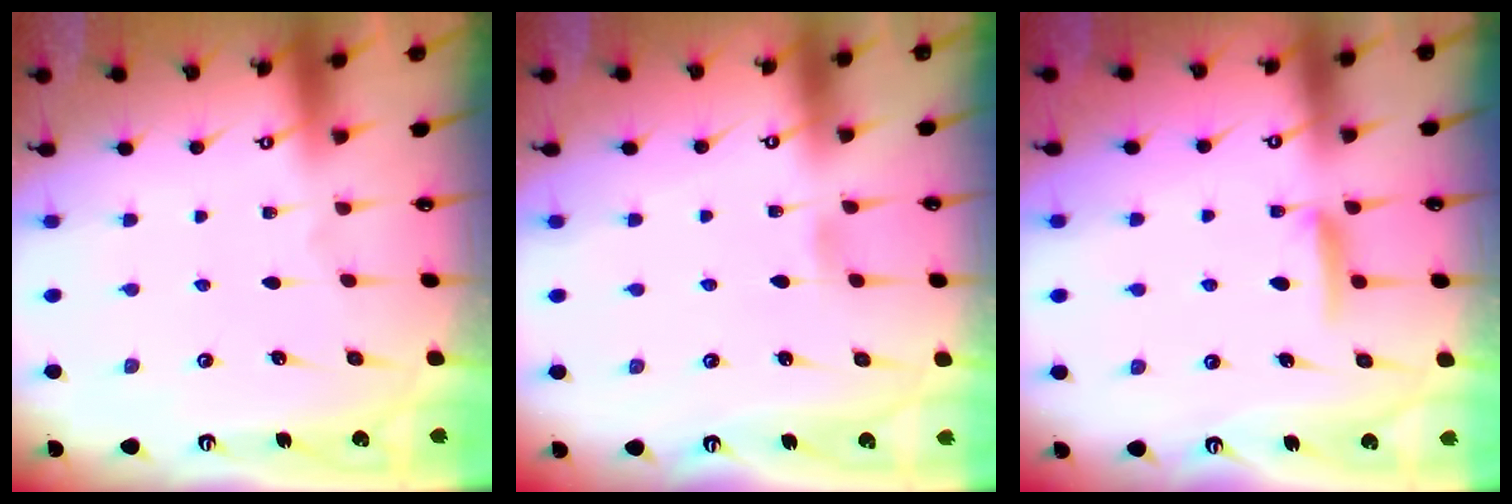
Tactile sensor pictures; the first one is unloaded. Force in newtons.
{"total": 3.1, "press": 3.1, "slide": 0.4}
{"total": 7.1, "press": 7.1, "slide": 0.7}